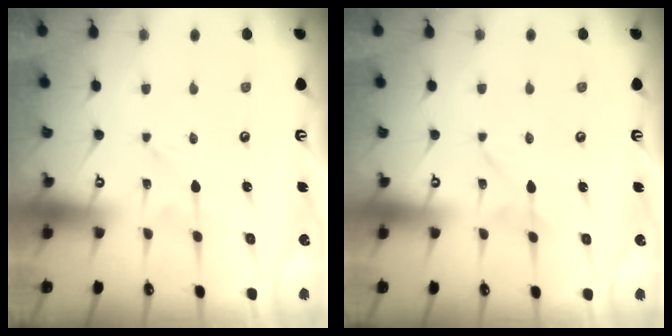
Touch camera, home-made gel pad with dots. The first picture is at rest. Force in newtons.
{"total": 1.0, "press": 1.0, "slide": 0.2}